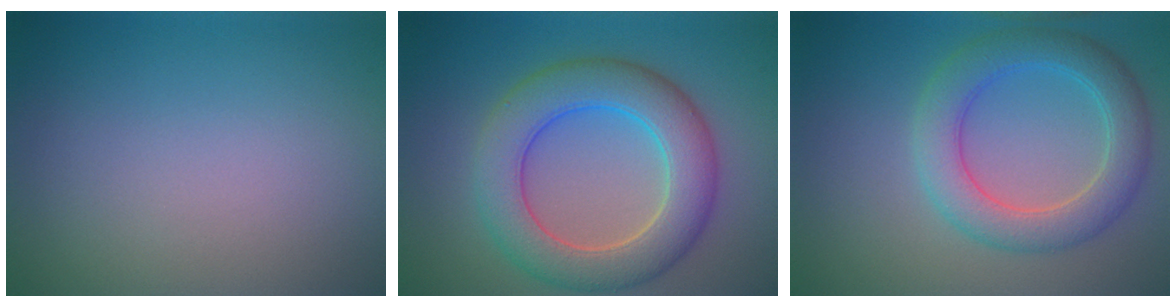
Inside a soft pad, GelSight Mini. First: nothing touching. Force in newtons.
{"total": 7.4, "press": 7.4, "slide": 0.5}
{"total": 5.0, "press": 5.0, "slide": 0.5}